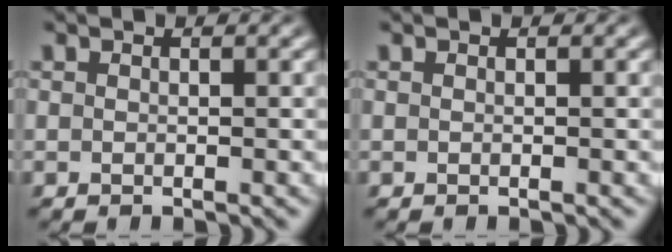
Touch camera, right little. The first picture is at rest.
{"total": 0.0}